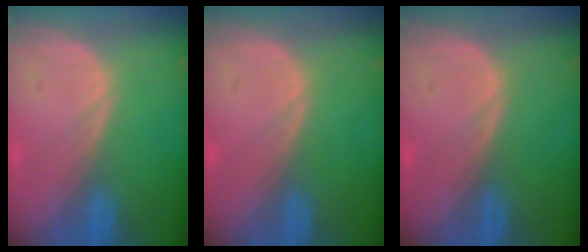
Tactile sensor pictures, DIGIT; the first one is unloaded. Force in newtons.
{"total": 0.0}
{"total": 0.0}